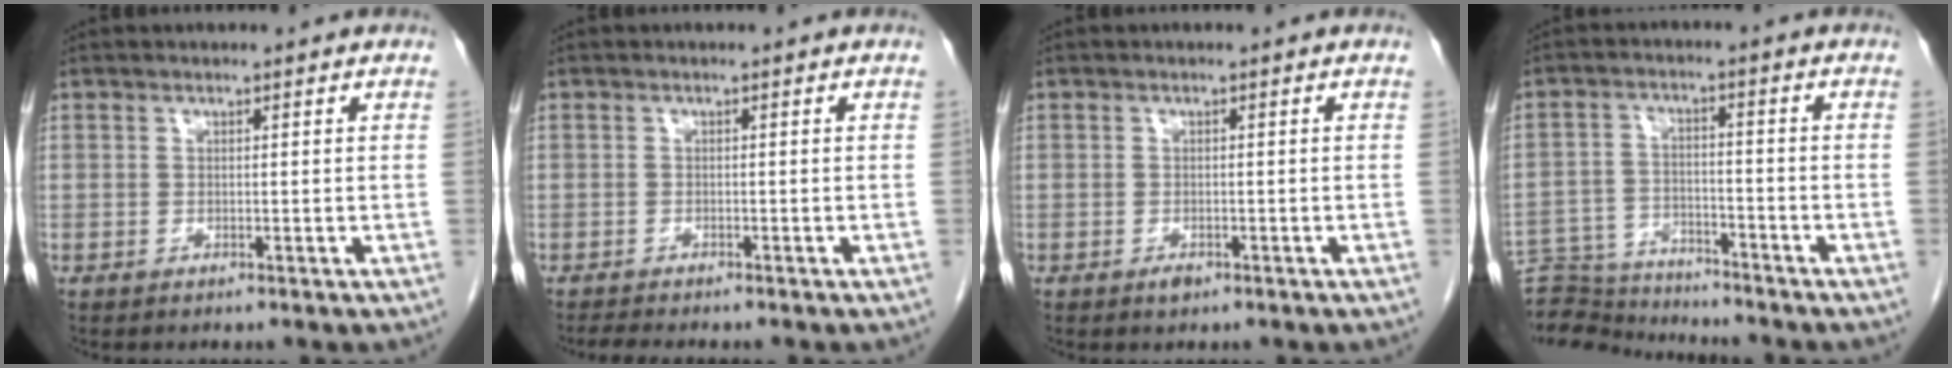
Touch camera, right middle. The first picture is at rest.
{"total": 2.8, "force": [-2.5, 0.1, 1.3], "torque": [-0.025, -0.009, -0.037]}
{"total": 1.1, "force": [-0.7, 0.5, 0.7], "torque": [-0.010, 0.000, -0.008]}
{"total": 11.0, "force": [-10.9, 1.3, 0.9], "torque": [-0.017, 0.012, -0.184]}